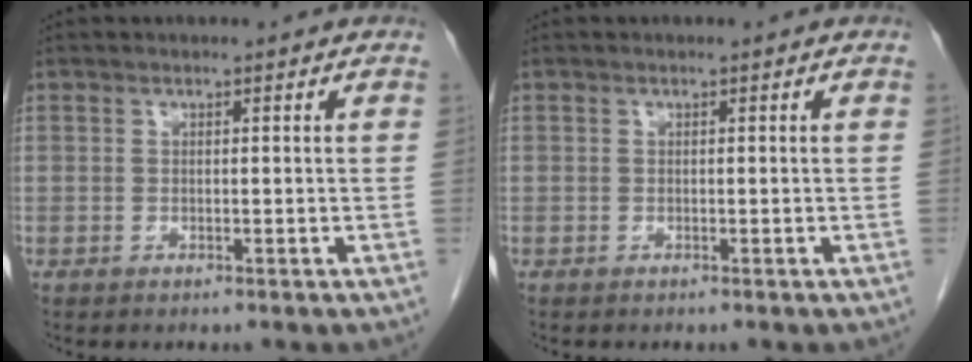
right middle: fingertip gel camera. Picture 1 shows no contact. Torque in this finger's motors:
{"motor_torque": [-0.14, -0.19, -0.03, -0.01]}